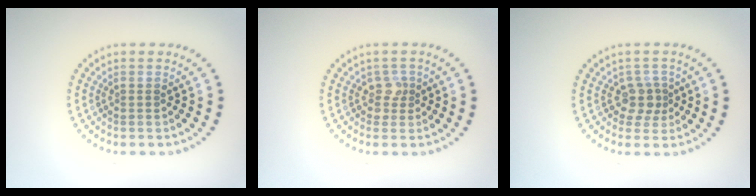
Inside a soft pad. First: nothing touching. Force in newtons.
{"total": 1.5, "press": 1.2, "slide": 1.0}
{"total": 2.1, "press": 1.7, "slide": 1.2}